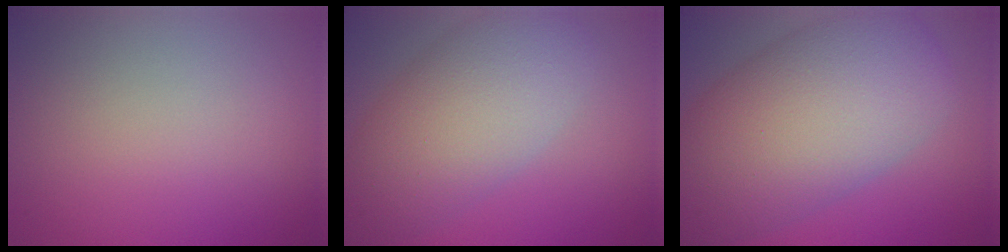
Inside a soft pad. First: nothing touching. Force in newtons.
{"total": 7.9, "press": 7.9, "slide": 0.3}
{"total": 12.7, "press": 12.7, "slide": 0.5}